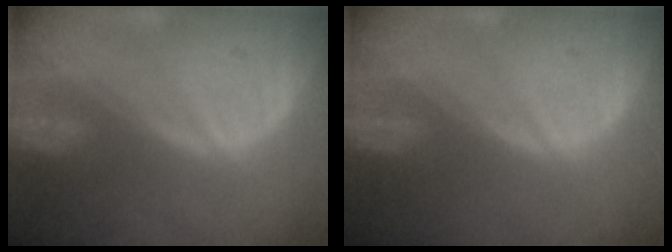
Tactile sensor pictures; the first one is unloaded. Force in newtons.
{"total": 0.0}